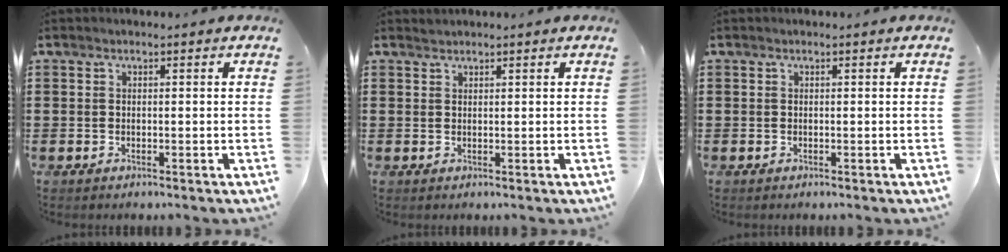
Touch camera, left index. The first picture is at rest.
{"total": 0.8, "force": [0.8, 0.1, 0.1], "torque": [-0.004, -0.001, 0.015]}
{"total": 0.0}